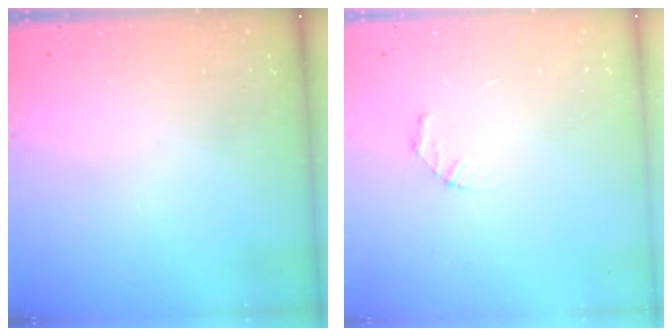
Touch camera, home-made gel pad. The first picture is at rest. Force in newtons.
{"total": 2.1, "press": 2.1, "slide": 0.2}